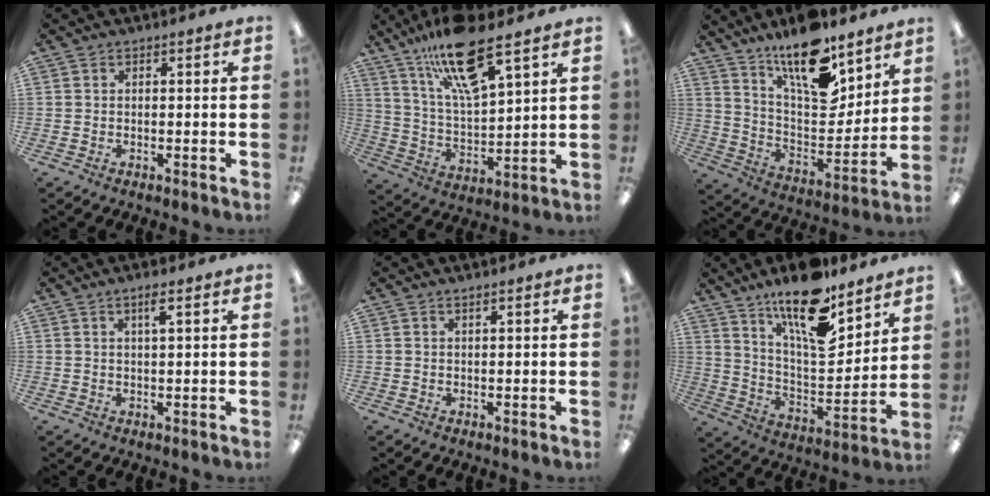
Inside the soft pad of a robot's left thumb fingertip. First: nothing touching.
{"total": 17.0, "force": [11.8, 4.5, 11.4], "torque": [-0.205, -0.055, 0.197]}
{"total": 17.1, "force": [12.9, 6.2, 9.3], "torque": [-0.156, -0.092, 0.222]}
{"total": 2.7, "force": [1.7, 0.2, 2.1], "torque": [-0.037, -0.001, 0.026]}
{"total": 0.9, "force": [0.6, 0.0, 0.6], "torque": [-0.012, 0.000, 0.010]}
{"total": 17.9, "force": [12.8, 6.0, 11.0], "torque": [-0.187, -0.085, 0.218]}